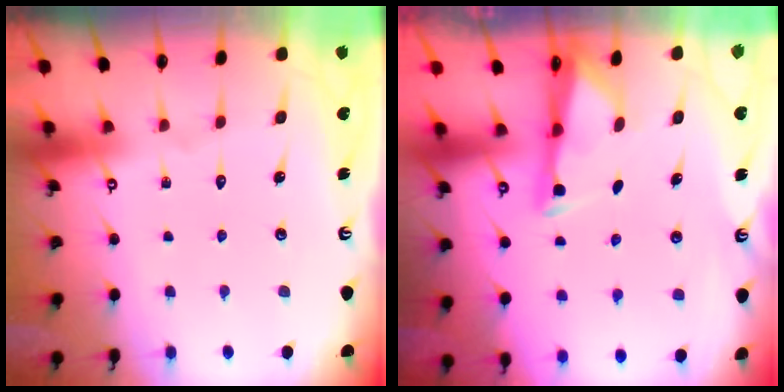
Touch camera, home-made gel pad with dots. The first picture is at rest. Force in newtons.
{"total": 2.7, "press": 2.7, "slide": 0.4}